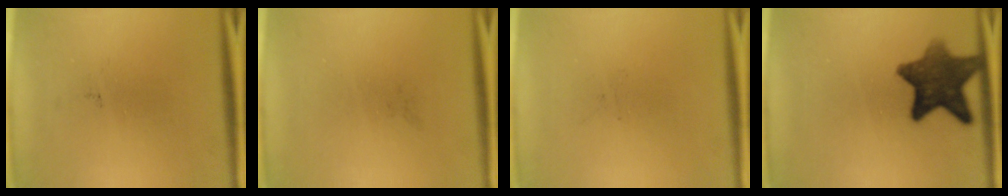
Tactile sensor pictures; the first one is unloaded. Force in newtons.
{"total": 0.0}
{"total": 0.0}
{"total": 10.0}